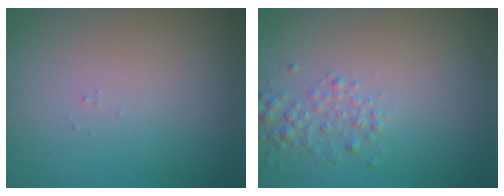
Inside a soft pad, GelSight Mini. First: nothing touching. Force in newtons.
{"total": 1.8, "press": 1.8, "slide": 0.1}